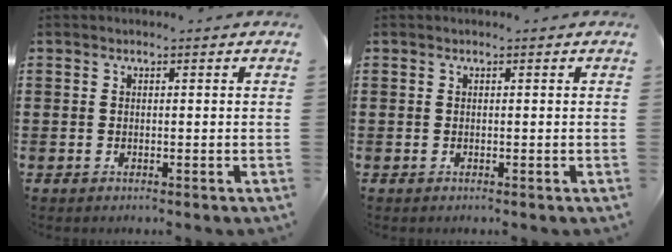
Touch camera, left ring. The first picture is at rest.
{"total": 0.0}